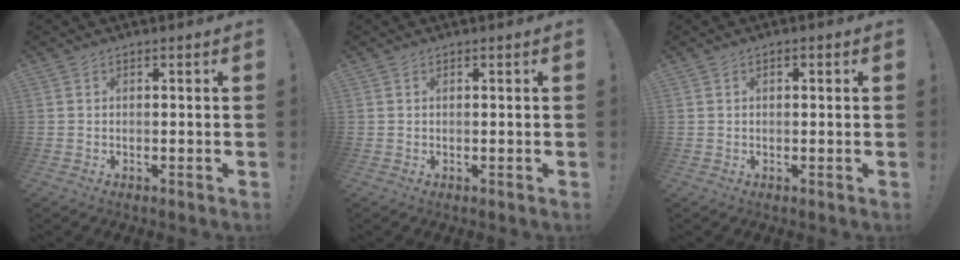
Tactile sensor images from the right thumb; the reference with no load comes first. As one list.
[{"total": 0.0}, {"total": 0.9, "force": [0.0, 0.6, 0.6], "torque": [-0.005, 0.001, -0.002]}]